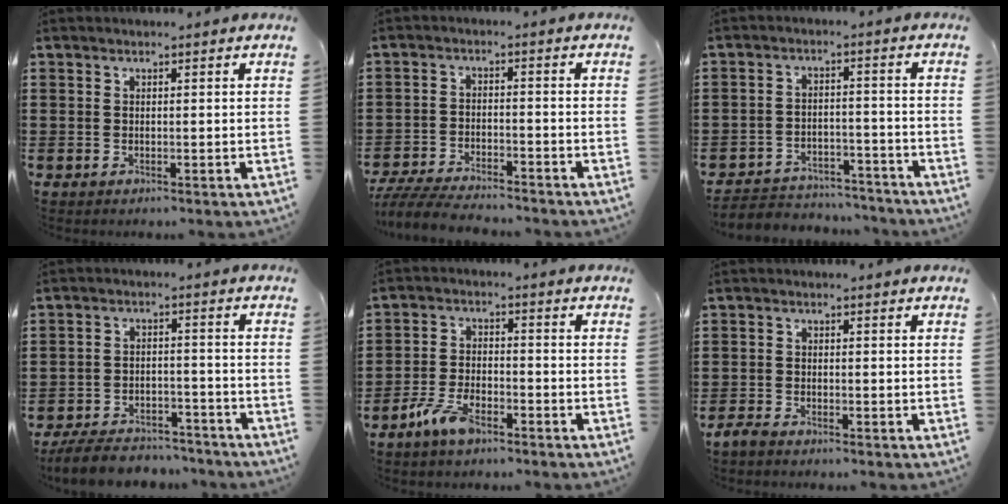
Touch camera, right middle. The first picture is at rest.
{"total": 5.7, "force": [-5.5, 0.7, 1.5], "torque": [-0.040, -0.002, -0.111]}
{"total": 4.4, "force": [-4.3, 1.0, 0.2], "torque": [-0.007, 0.010, -0.091]}
{"total": 6.3, "force": [-6.0, 1.2, 1.3], "torque": [-0.029, 0.012, -0.121]}
{"total": 5.3, "force": [-3.8, 2.0, 3.1], "torque": [-0.070, 0.006, -0.074]}
{"total": 1.8, "force": [-1.6, 0.5, 0.6], "torque": [-0.021, 0.002, -0.036]}